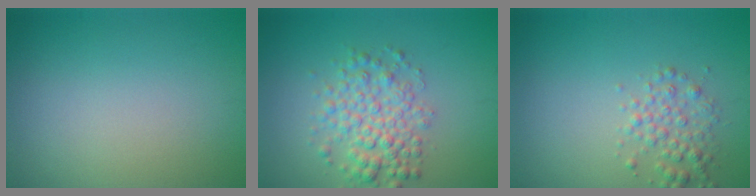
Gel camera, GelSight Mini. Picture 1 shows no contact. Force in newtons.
{"total": 4.3, "press": 4.3, "slide": 0.1}
{"total": 2.2, "press": 2.2, "slide": 0.0}